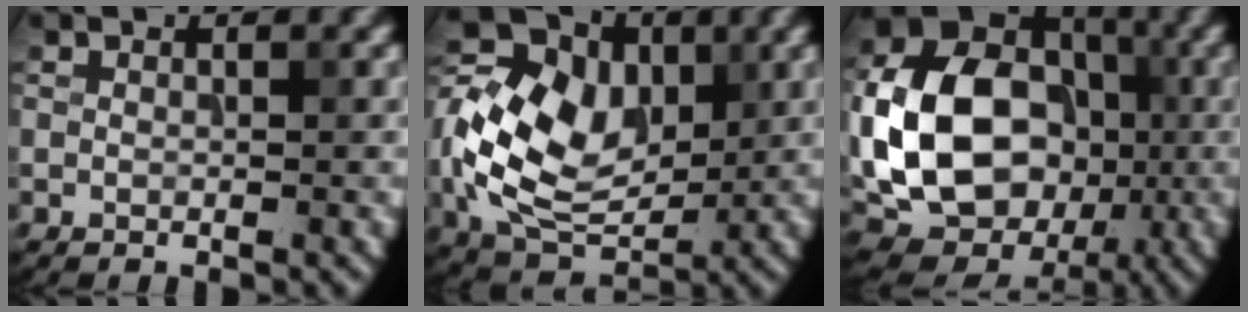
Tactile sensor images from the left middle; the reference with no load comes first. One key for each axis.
{"total": 12.3, "fx": 0.4, "fy": 8.9, "fz": 8.4, "tx": -0.176, "ty": 0.015, "tz": 0.013}
{"total": 14.5, "fx": -1.2, "fy": 11.3, "fz": 9.0, "tx": -0.187, "ty": 0.001, "tz": -0.013}